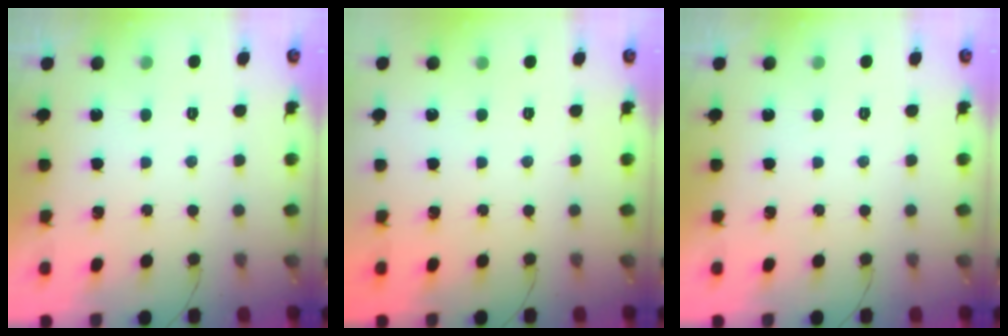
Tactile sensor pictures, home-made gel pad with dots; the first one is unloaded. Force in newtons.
{"total": 0.0}
{"total": 0.0}